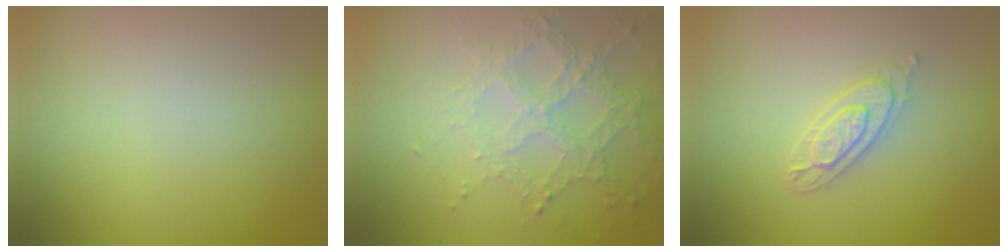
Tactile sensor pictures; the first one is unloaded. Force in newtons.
{"total": 4.3, "press": 3.1, "slide": 2.9}
{"total": 2.3, "press": 2.2, "slide": 0.5}